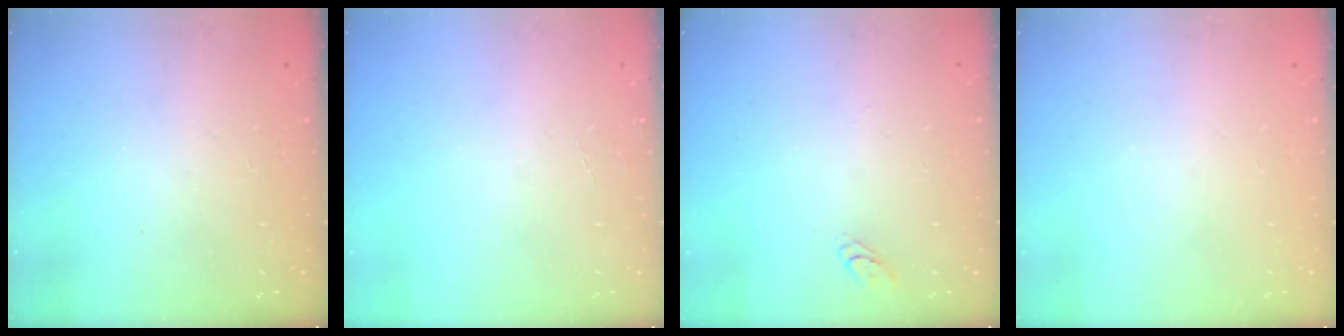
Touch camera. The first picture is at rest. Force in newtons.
{"total": 3.1, "press": 3.1, "slide": 0.2}
{"total": 2.7, "press": 2.7, "slide": 0.3}
{"total": 0.0}